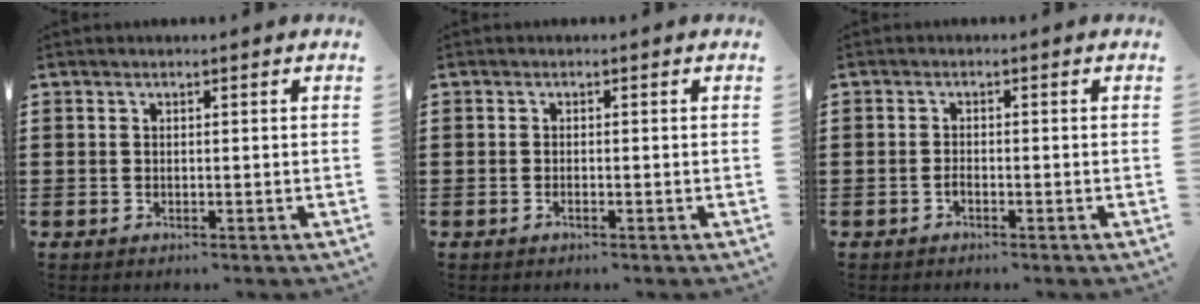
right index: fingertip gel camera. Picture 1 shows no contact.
{"total": 0.6, "force": [-0.4, 0.1, 0.5], "torque": [-0.010, -0.003, -0.007]}
{"total": 1.0, "force": [-0.7, 0.3, 0.5], "torque": [-0.013, -0.004, -0.013]}